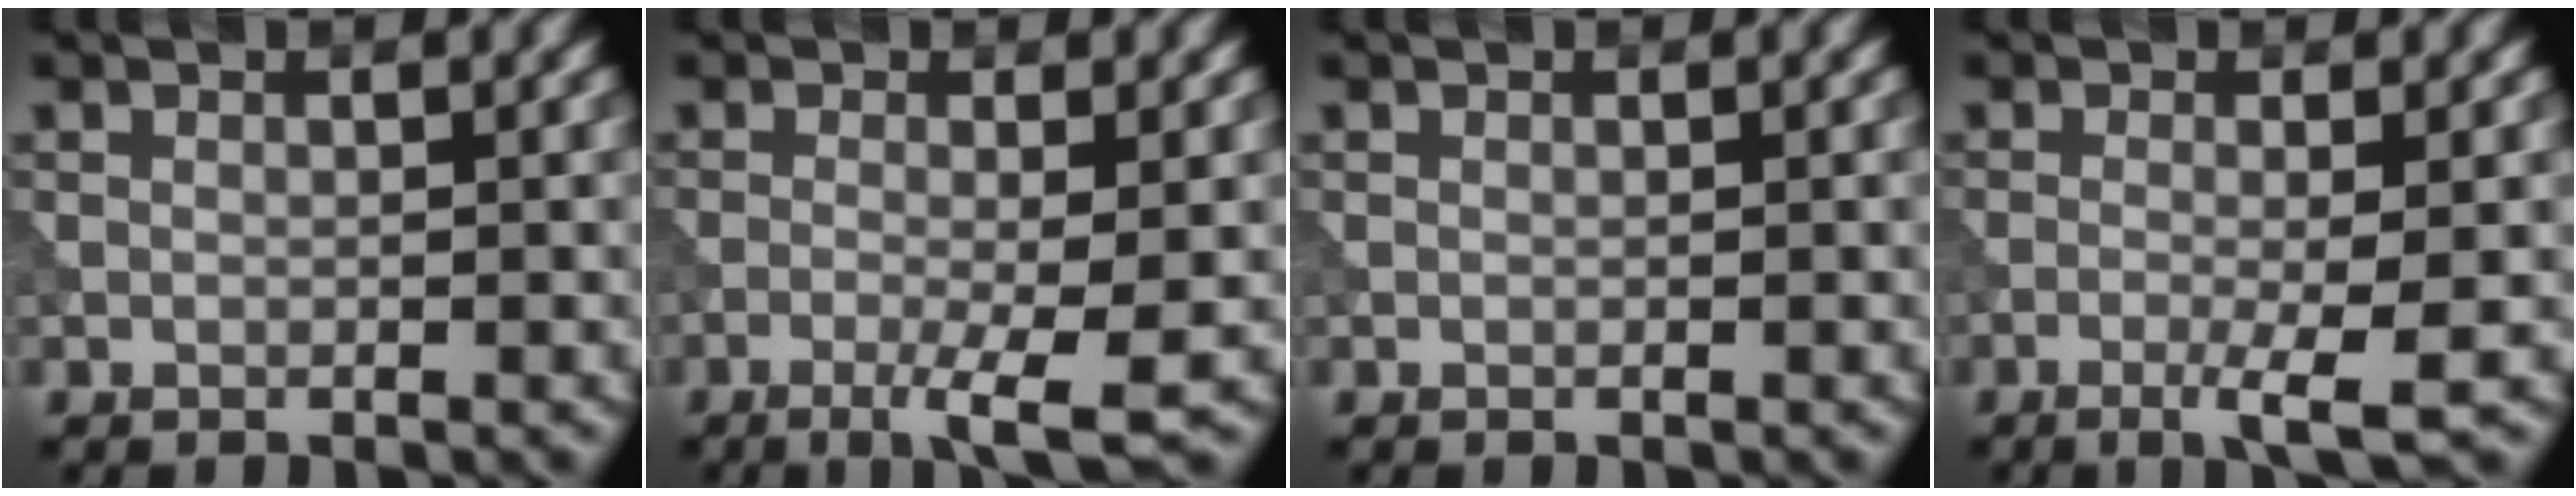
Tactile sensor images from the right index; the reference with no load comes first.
{"total": 4.4, "force": [-1.7, 0.7, 4.0], "torque": [-0.069, -0.006, -0.033]}
{"total": 0.0}
{"total": 3.5, "force": [-1.2, 0.5, 3.2], "torque": [-0.055, -0.004, -0.025]}